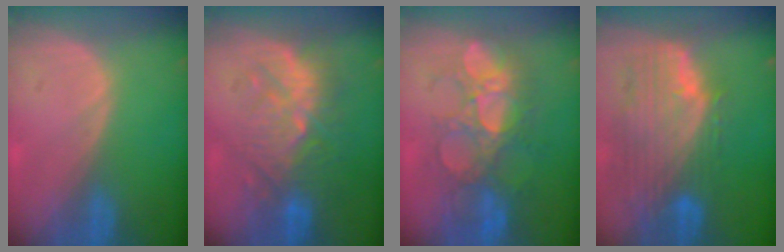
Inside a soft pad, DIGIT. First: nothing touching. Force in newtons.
{"total": 9.3, "press": 9.1, "slide": 1.8}
{"total": 9.5, "press": 9.0, "slide": 3.1}
{"total": 11.3, "press": 9.6, "slide": 5.8}